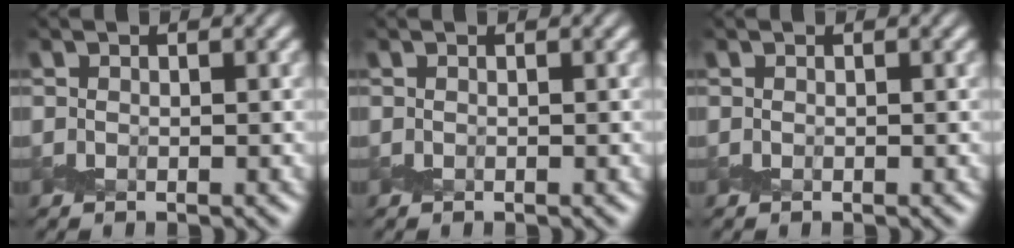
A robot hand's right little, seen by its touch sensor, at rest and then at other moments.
{"total": 0.0}
{"total": 0.0}